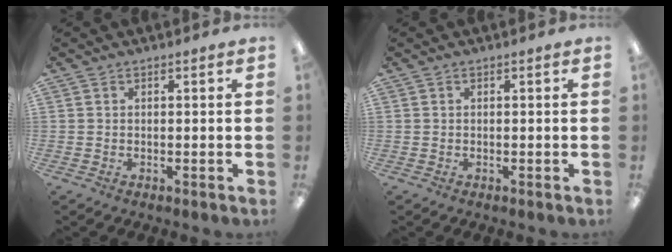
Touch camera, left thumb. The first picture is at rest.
{"total": 0.0}